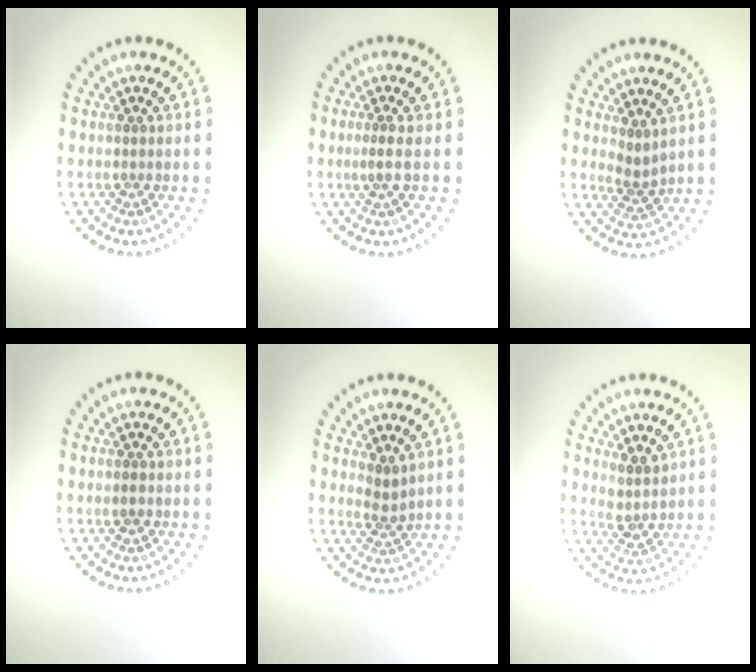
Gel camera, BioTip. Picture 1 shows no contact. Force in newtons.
{"total": 1.2, "press": 0.6, "slide": 1.0}
{"total": 1.9, "press": 1.3, "slide": 1.5}
{"total": 0.9, "press": 0.9, "slide": 0.3}
{"total": 1.7, "press": 1.1, "slide": 1.3}
{"total": 2.0, "press": 1.5, "slide": 1.2}